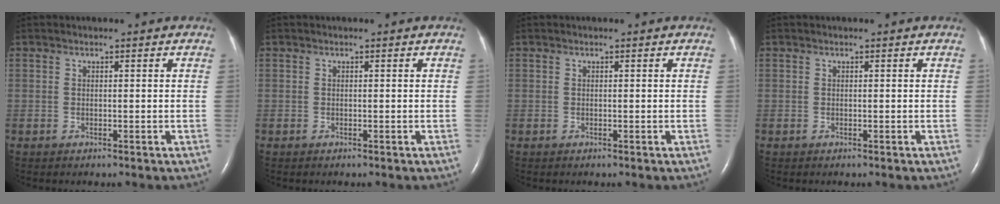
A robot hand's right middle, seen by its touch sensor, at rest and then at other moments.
{"total": 0.0}
{"total": 0.0}
{"total": 0.0}